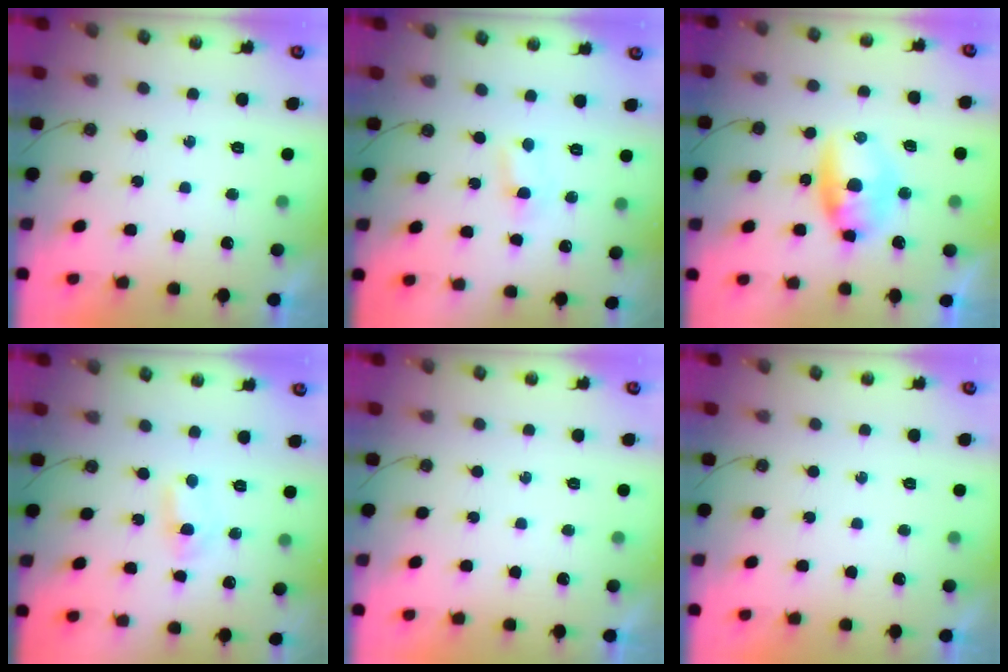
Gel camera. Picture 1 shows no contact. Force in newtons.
{"total": 1.4, "press": 1.4, "slide": 0.3}
{"total": 16.7, "press": 10.2, "slide": 13.2}
{"total": 1.3, "press": 1.1, "slide": 0.7}
{"total": 0.0}
{"total": 0.0}